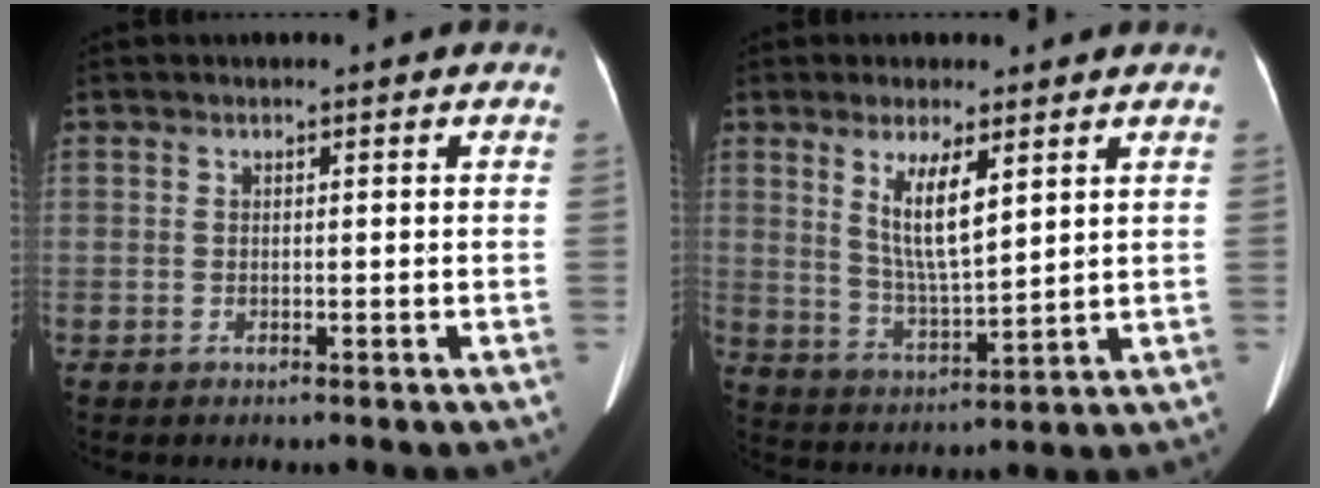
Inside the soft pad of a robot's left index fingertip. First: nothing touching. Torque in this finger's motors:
{"motor_torque": [0.88, -0.81, 0.21, 0.18]}